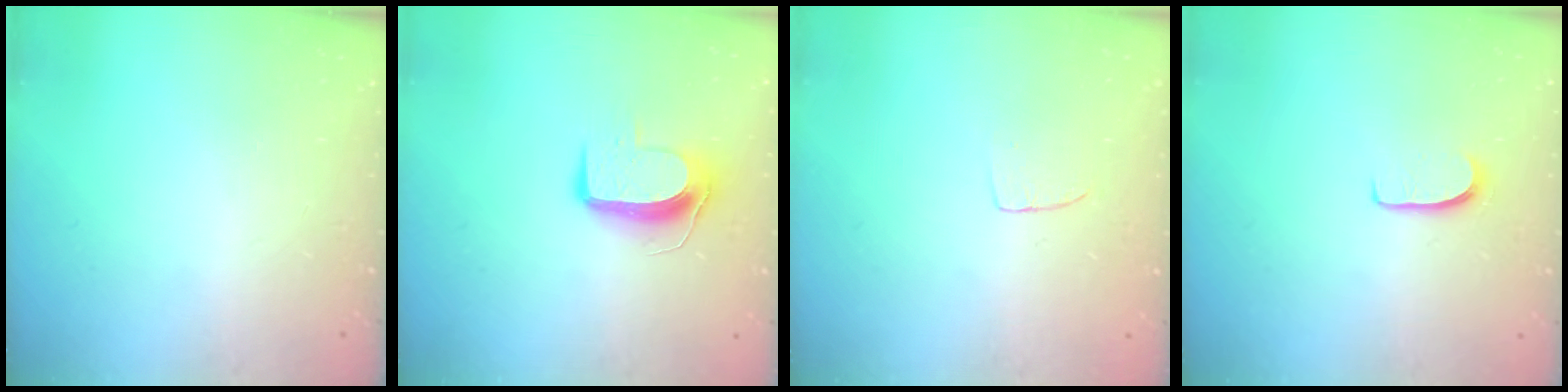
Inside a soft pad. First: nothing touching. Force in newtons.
{"total": 9.4, "press": 9.4, "slide": 0.3}
{"total": 3.9, "press": 3.9, "slide": 0.3}
{"total": 5.8, "press": 5.7, "slide": 0.5}